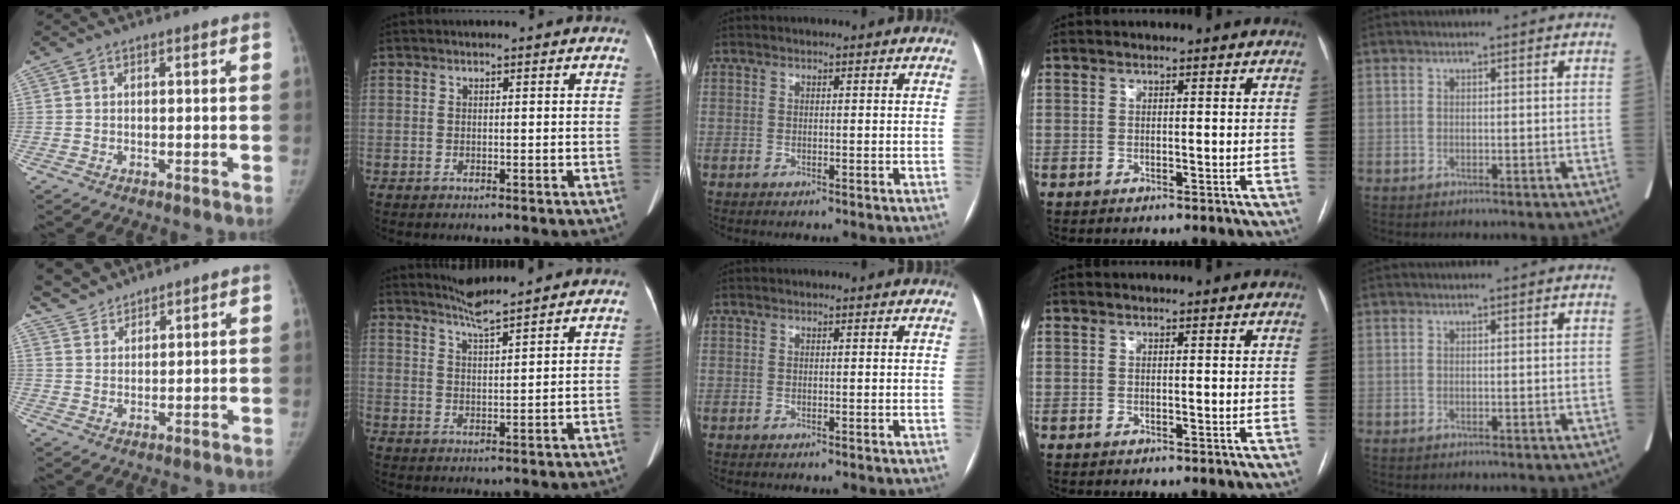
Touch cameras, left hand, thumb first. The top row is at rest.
{"thumb": {"total": 4.6, "force": [4.5, 1.2, 0.1], "torque": [0.005, -0.013, 0.091]}, "index": {"total": 4.3, "force": [4.0, -0.7, 1.6], "torque": [-0.036, -0.001, 0.077]}}